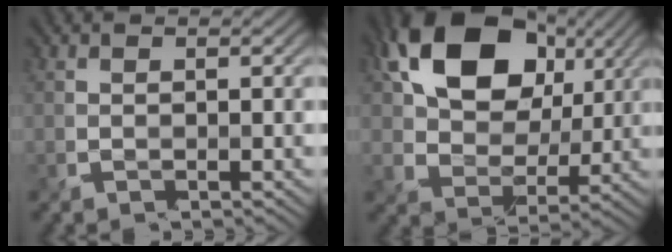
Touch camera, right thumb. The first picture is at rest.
{"total": 13.9, "force": [5.1, 9.6, 8.8], "torque": [-0.165, 0.015, 0.089]}